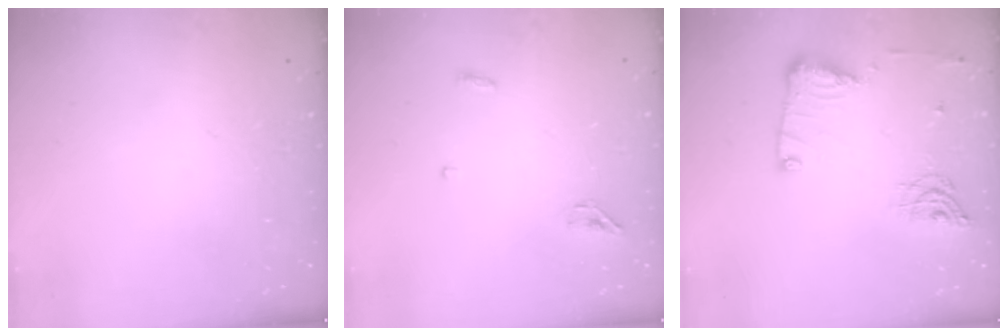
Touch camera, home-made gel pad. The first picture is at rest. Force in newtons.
{"total": 3.4, "press": 3.3, "slide": 1.0}
{"total": 13.4, "press": 13.4, "slide": 0.6}